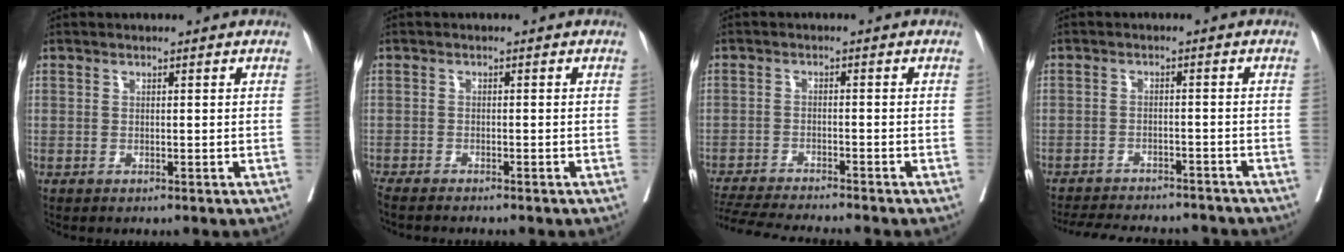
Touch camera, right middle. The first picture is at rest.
{"total": 5.3, "force": [-4.7, 0.3, 2.4], "torque": [-0.030, -0.011, -0.073]}
{"total": 11.1, "force": [-10.2, -0.5, 4.2], "torque": [-0.063, -0.016, -0.166]}
{"total": 14.7, "force": [-13.5, 3.5, 4.6], "torque": [-0.106, -0.004, -0.180]}